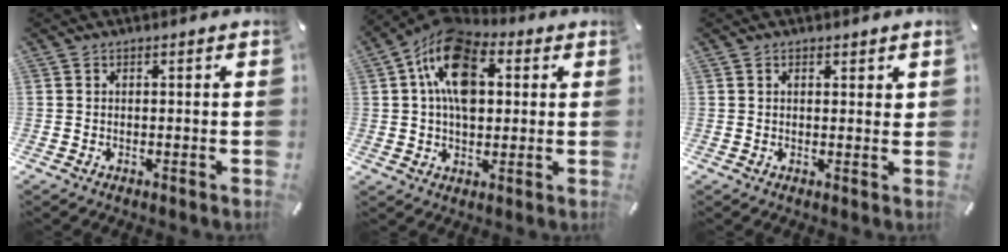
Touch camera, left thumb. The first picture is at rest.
{"total": 15.5, "force": [3.7, 10.1, 11.1], "torque": [-0.194, 0.002, 0.070]}
{"total": 1.8, "force": [0.9, 0.8, 1.2], "torque": [-0.017, -0.001, 0.015]}